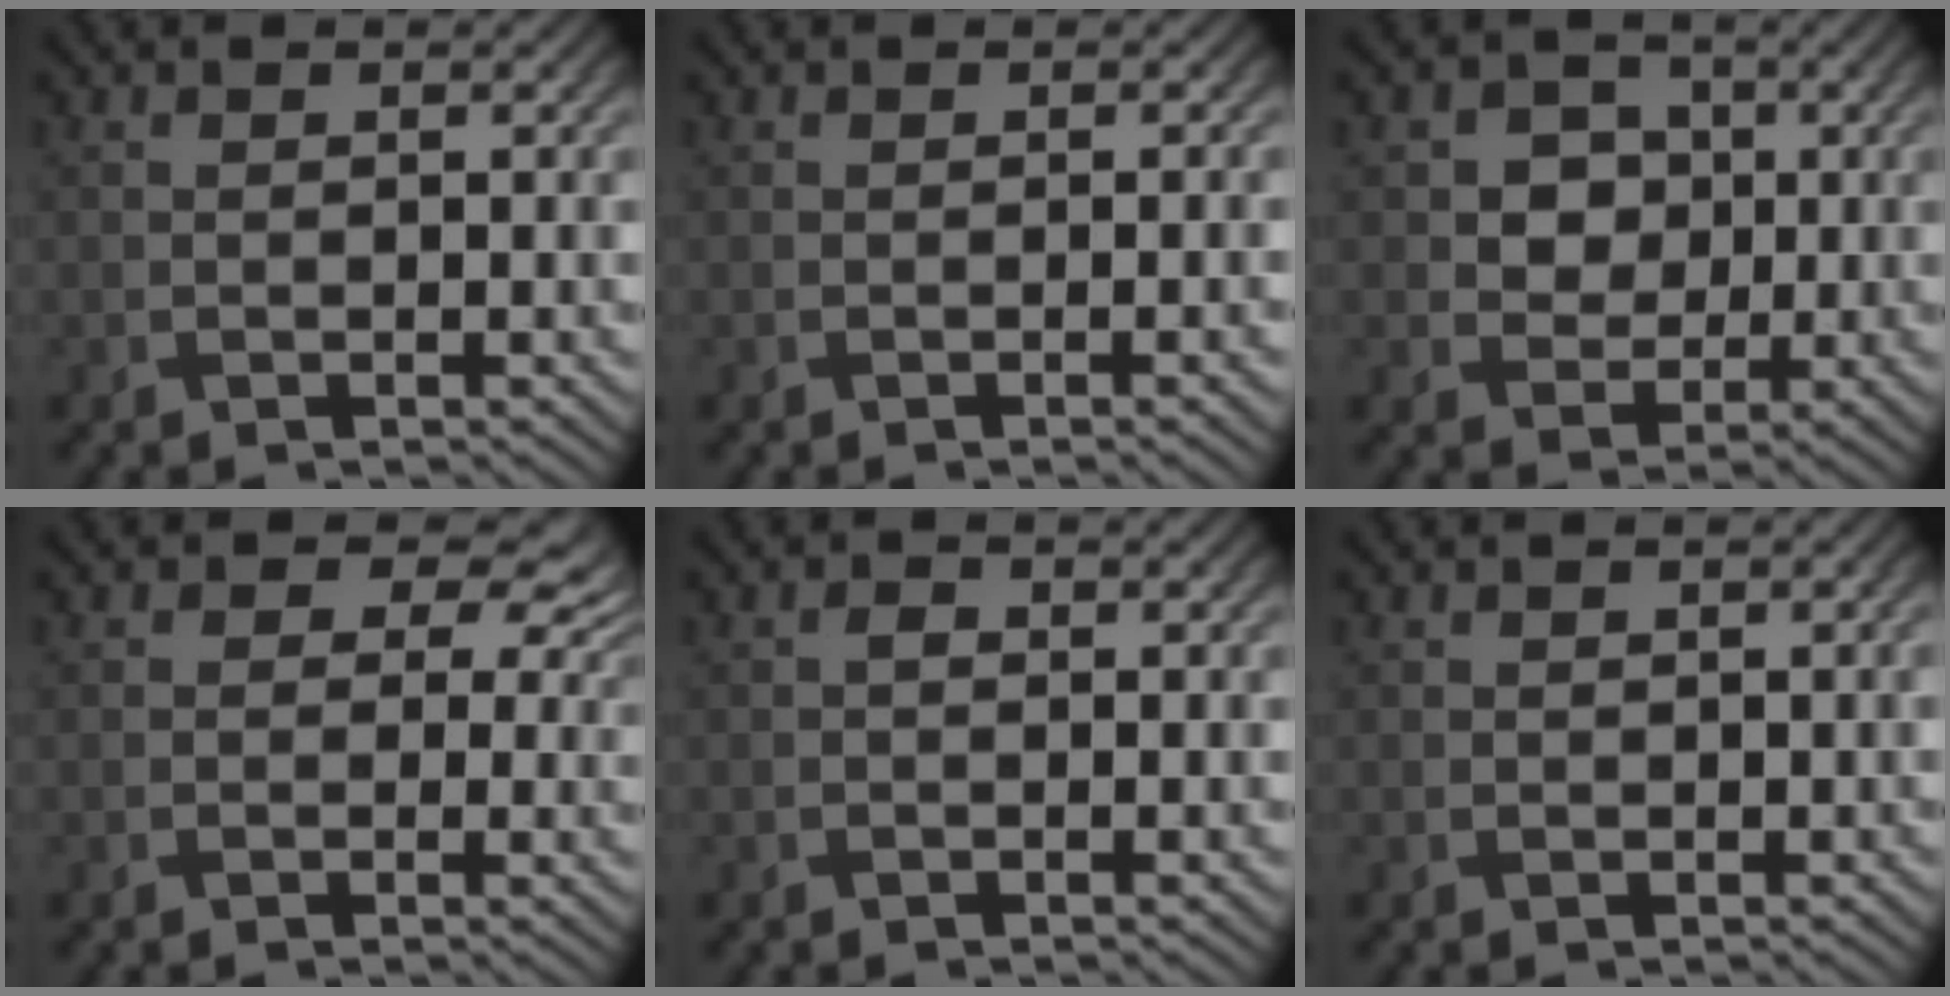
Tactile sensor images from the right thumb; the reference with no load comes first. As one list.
[{"total": 0.9, "force": [-0.2, 0.1, 0.9], "torque": [-0.010, 0.002, -0.006]}, {"total": 5.9, "force": [1.0, 5.3, 2.4], "torque": [-0.060, 0.003, 0.007]}, {"total": 5.2, "force": [1.8, 3.9, 2.8], "torque": [-0.033, 0.004, 0.005]}, {"total": 0.8, "force": [-0.2, 0.6, 0.5], "torque": [-0.007, 0.001, -0.006]}, {"total": 0.7, "force": [0.0, 0.6, 0.4], "torque": [-0.007, -0.002, 0.000]}]